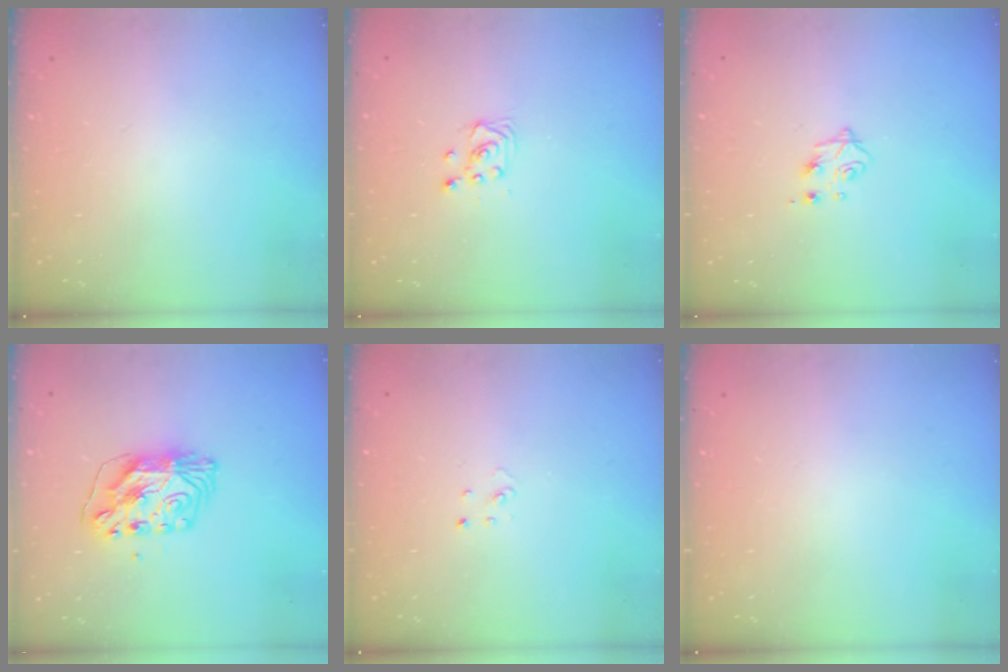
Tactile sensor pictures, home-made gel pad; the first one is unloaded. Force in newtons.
{"total": 2.9, "press": 2.9, "slide": 0.4}
{"total": 4.9, "press": 4.8, "slide": 0.7}
{"total": 9.6, "press": 9.6, "slide": 0.9}
{"total": 1.9, "press": 1.9, "slide": 0.2}
{"total": 0.0}